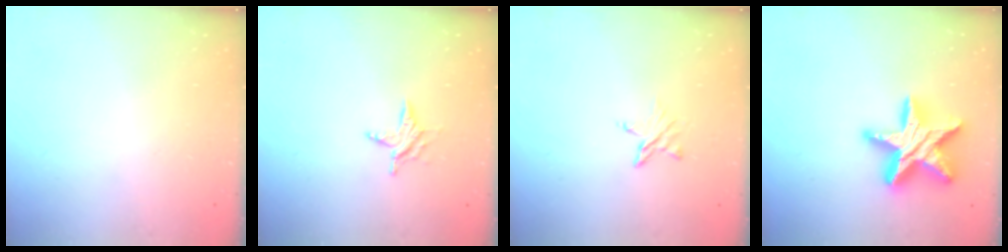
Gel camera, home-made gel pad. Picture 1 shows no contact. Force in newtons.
{"total": 4.4, "press": 4.4, "slide": 0.5}
{"total": 3.7, "press": 3.7, "slide": 0.4}
{"total": 19.4, "press": 19.4, "slide": 1.4}